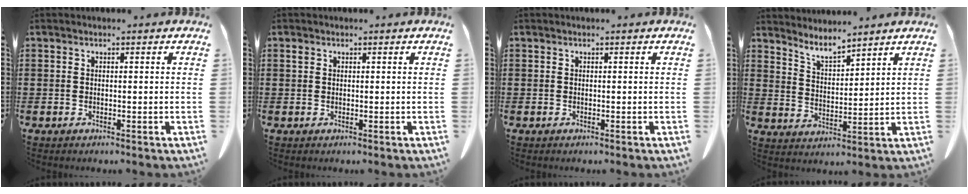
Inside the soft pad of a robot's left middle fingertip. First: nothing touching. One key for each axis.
{"total": 0.6, "fx": 0.3, "fy": 0.5, "fz": 0.3, "tx": -0.008, "ty": 0.004, "tz": 0.006}
{"total": 0.0}
{"total": 4.5, "fx": 4.4, "fy": 0.0, "fz": 1.1, "tx": -0.037, "ty": -0.023, "tz": 0.078}